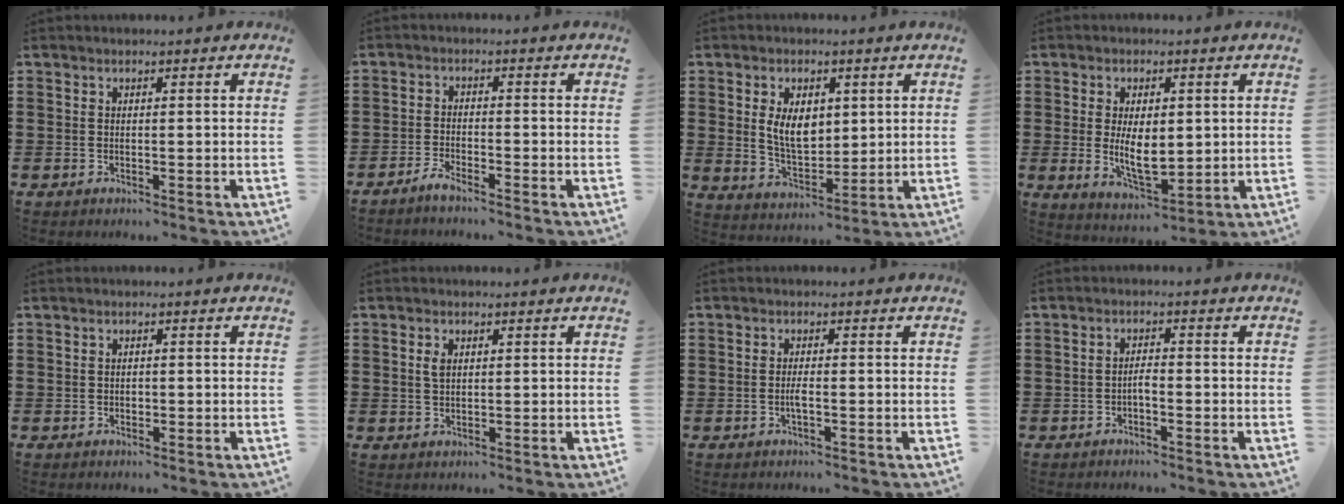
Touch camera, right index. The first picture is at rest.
{"total": 2.1, "force": [-2.0, 0.0, 0.4], "torque": [-0.011, 0.004, -0.040]}
{"total": 6.8, "force": [1.5, 4.3, 5.1], "torque": [-0.094, 0.007, 0.023]}
{"total": 7.7, "force": [0.1, 3.8, 6.6], "torque": [-0.121, -0.002, -0.001]}
{"total": 0.6, "force": [-0.1, 0.5, 0.3], "torque": [-0.007, 0.002, -0.002]}
{"total": 2.0, "force": [0.6, 1.1, 1.5], "torque": [-0.034, 0.006, 0.011]}
{"total": 1.9, "force": [-0.7, 0.3, 1.7], "torque": [-0.041, -0.001, -0.015]}
{"total": 1.6, "force": [-0.9, 0.5, 1.3], "torque": [-0.027, 0.003, -0.018]}